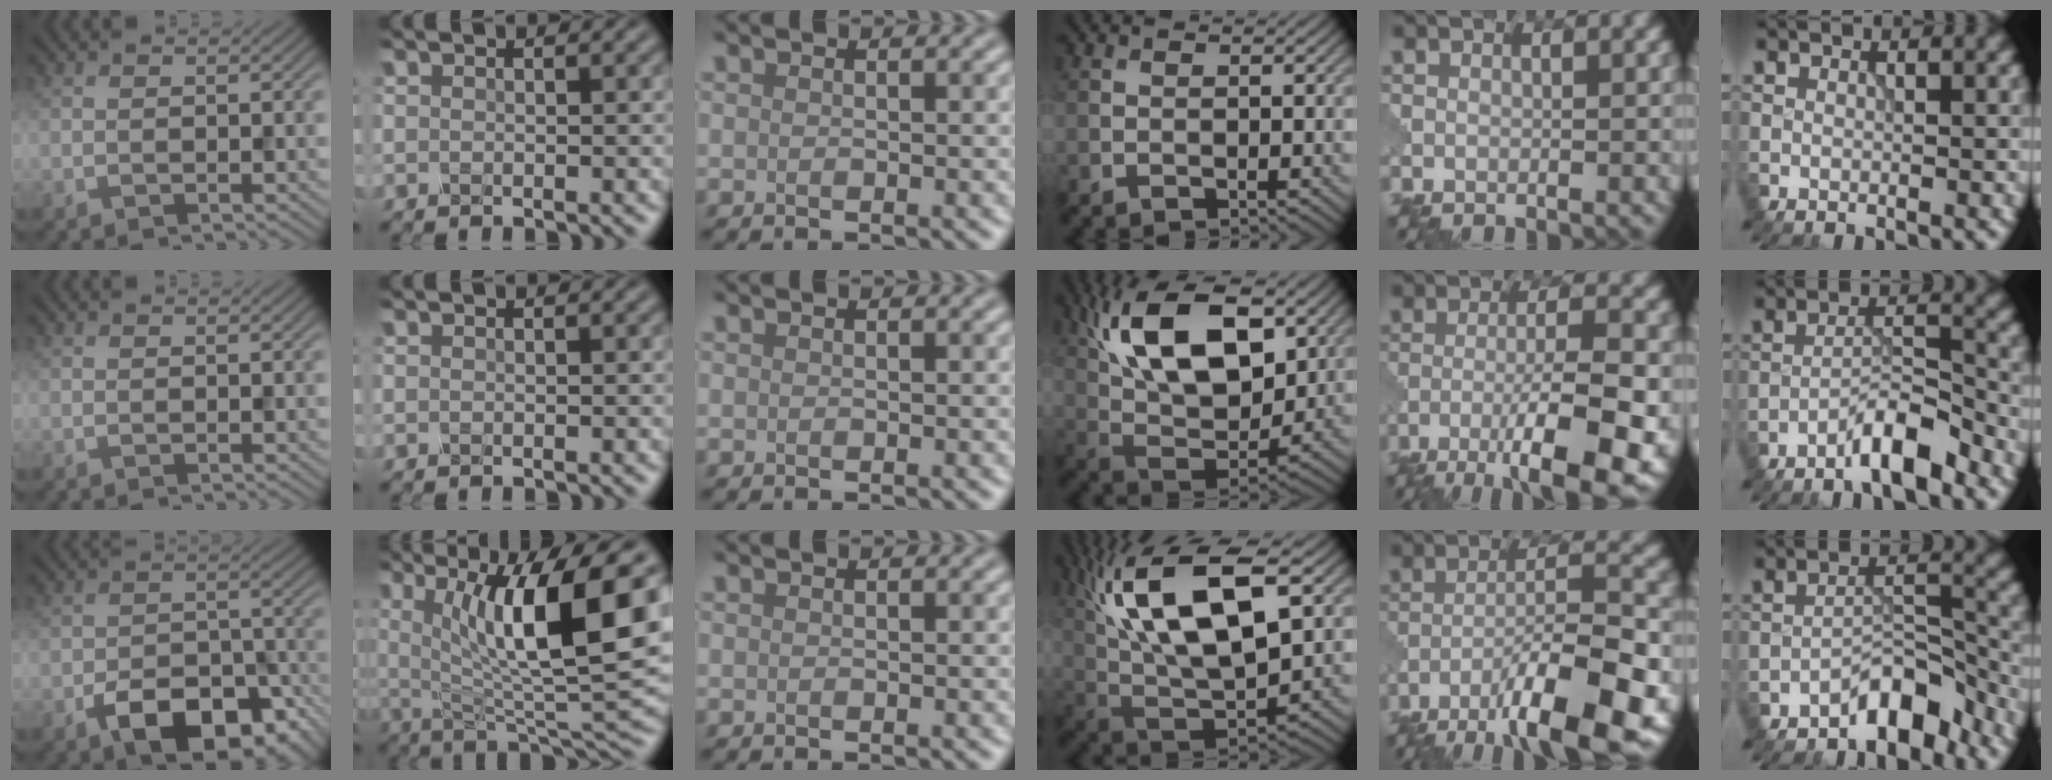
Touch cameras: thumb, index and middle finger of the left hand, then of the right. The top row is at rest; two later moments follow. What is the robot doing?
{"motion": "disassemble", "object": "glue stick"}